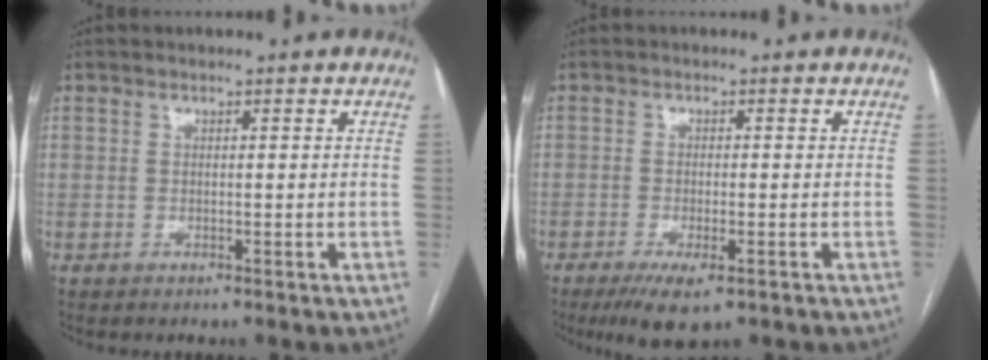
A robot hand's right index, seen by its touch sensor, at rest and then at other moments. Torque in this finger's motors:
{"motor_torque": [0.89, -0.44, 0.26, 0.07]}